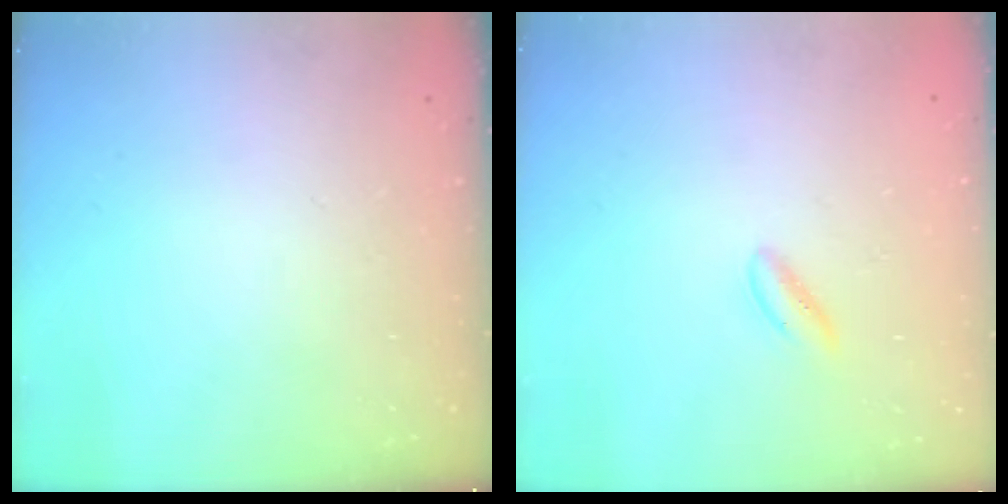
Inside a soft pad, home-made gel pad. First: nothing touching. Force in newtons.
{"total": 2.3, "press": 2.2, "slide": 0.9}